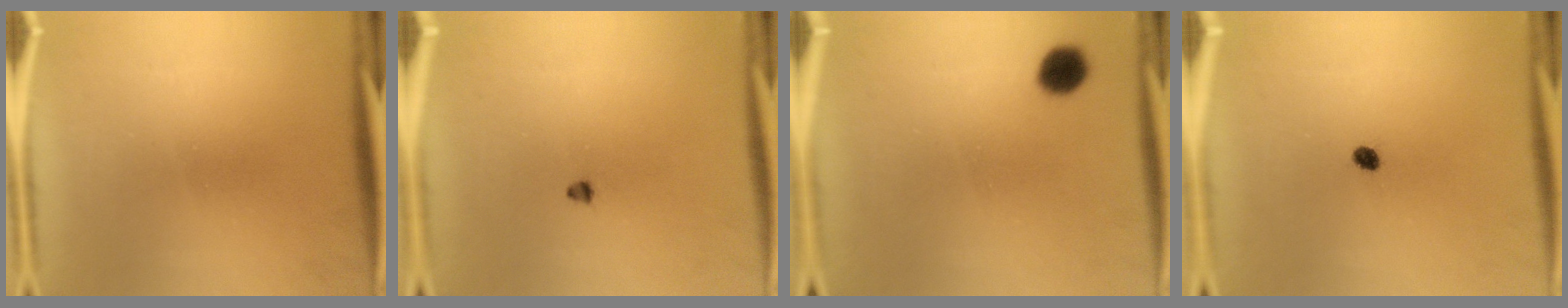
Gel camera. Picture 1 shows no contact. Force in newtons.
{"total": 1.1}
{"total": 4.8}
{"total": 1.7}